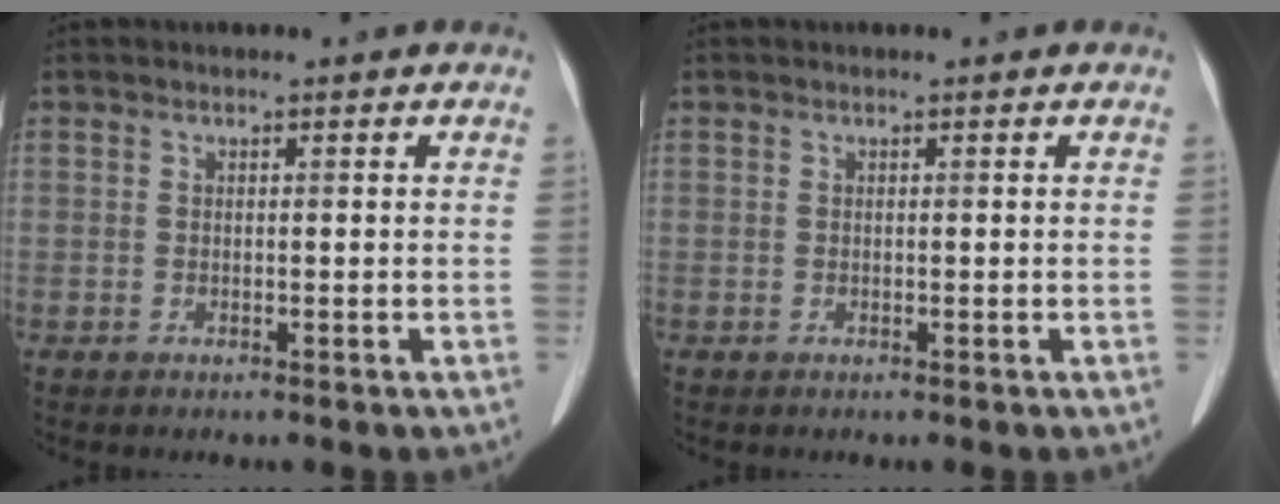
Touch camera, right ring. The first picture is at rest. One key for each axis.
{"total": 0.0}